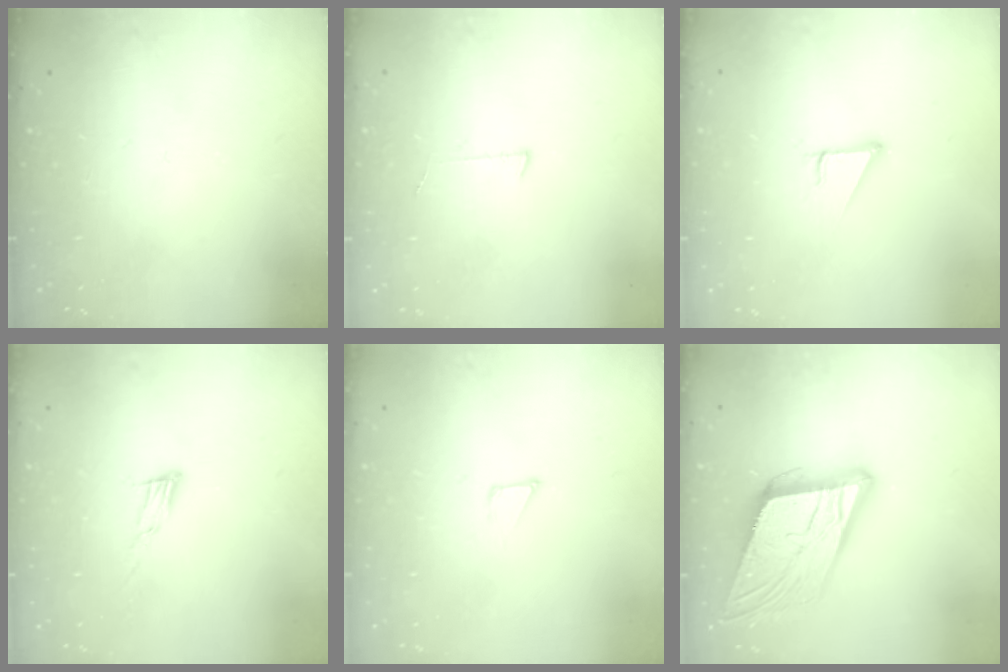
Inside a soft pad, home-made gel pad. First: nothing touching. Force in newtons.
{"total": 3.0, "press": 3.0, "slide": 0.3}
{"total": 2.9, "press": 2.9, "slide": 0.1}
{"total": 7.3, "press": 7.2, "slide": 1.2}
{"total": 1.2, "press": 1.2, "slide": 0.0}
{"total": 18.8, "press": 18.5, "slide": 3.5}